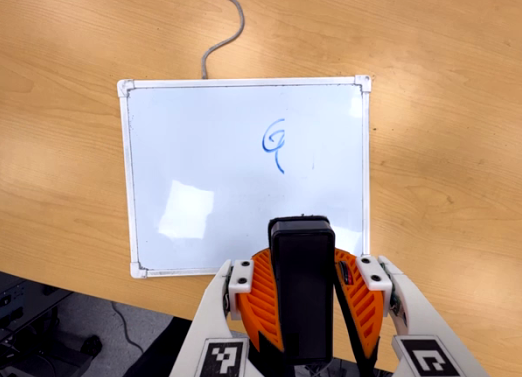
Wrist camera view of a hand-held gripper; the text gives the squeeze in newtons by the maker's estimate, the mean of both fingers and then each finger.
{"total": 10.0, "left": 9.4, "right": 10.5}